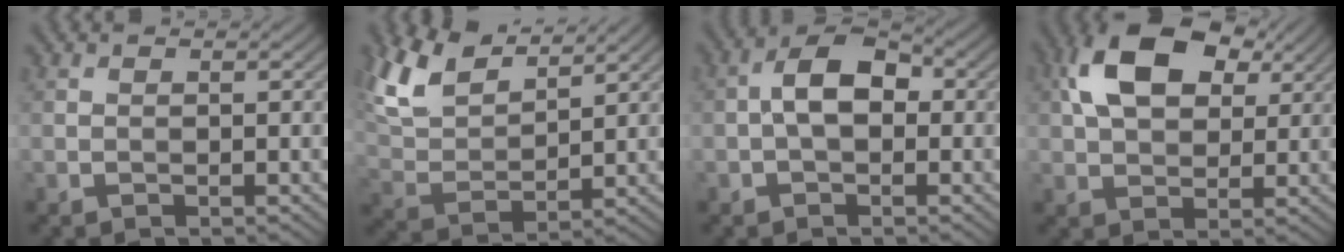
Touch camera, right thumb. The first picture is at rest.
{"total": 9.9, "force": [7.0, 3.9, 5.8], "torque": [-0.155, 0.017, 0.145]}
{"total": 5.1, "force": [-0.2, 3.1, 4.1], "torque": [-0.071, 0.011, -0.011]}
{"total": 11.8, "force": [4.2, 7.2, 8.4], "torque": [-0.178, 0.022, 0.073]}